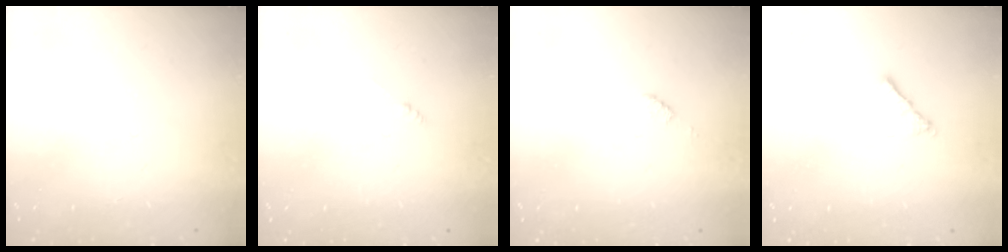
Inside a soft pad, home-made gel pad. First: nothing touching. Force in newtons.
{"total": 0.0}
{"total": 1.2, "press": 1.2, "slide": 0.2}
{"total": 1.8, "press": 1.8, "slide": 0.5}